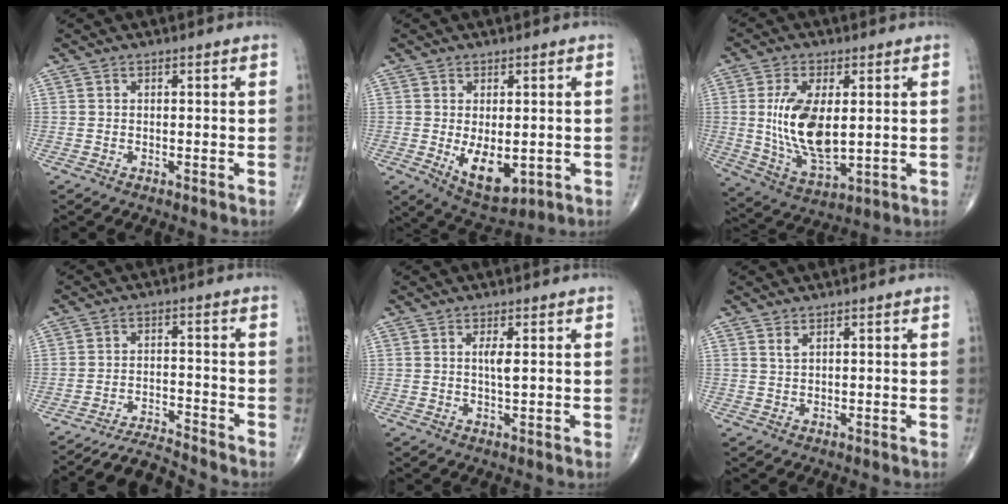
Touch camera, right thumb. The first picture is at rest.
{"total": 8.5, "force": [-1.3, 4.4, 7.1], "torque": [-0.098, -0.016, -0.003]}
{"total": 14.0, "force": [1.4, 6.8, 12.1], "torque": [-0.228, -0.022, 0.037]}
{"total": 5.5, "force": [-5.4, -1.0, -0.4], "torque": [-0.012, 0.036, -0.094]}
{"total": 2.5, "force": [0.5, 0.5, 2.4], "torque": [-0.048, -0.005, 0.010]}
{"total": 1.1, "force": [0.8, 0.3, 0.7], "torque": [-0.011, -0.002, 0.018]}